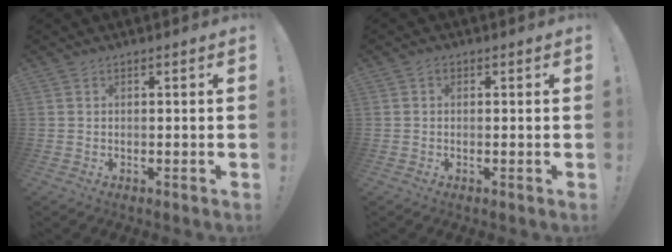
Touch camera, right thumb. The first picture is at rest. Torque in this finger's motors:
{"motor_torque": [-0.02, 0.12, 0.12, 0.21, -0.03]}